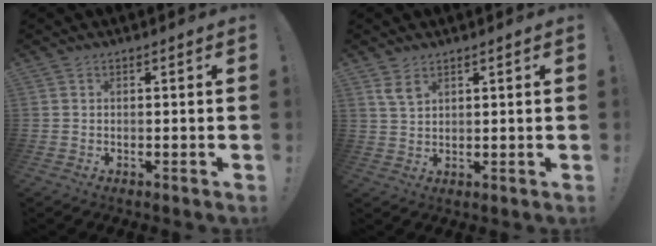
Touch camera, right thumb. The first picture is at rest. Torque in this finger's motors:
{"motor_torque": [0.13, 0.09, 0.30, 0.13, 0.00]}